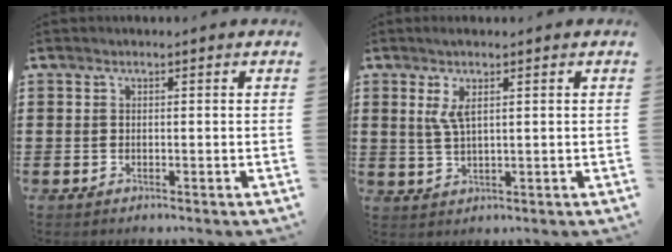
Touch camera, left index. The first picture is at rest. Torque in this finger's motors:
{"motor_torque": [0.59, -0.58, 0.16, 0.11]}